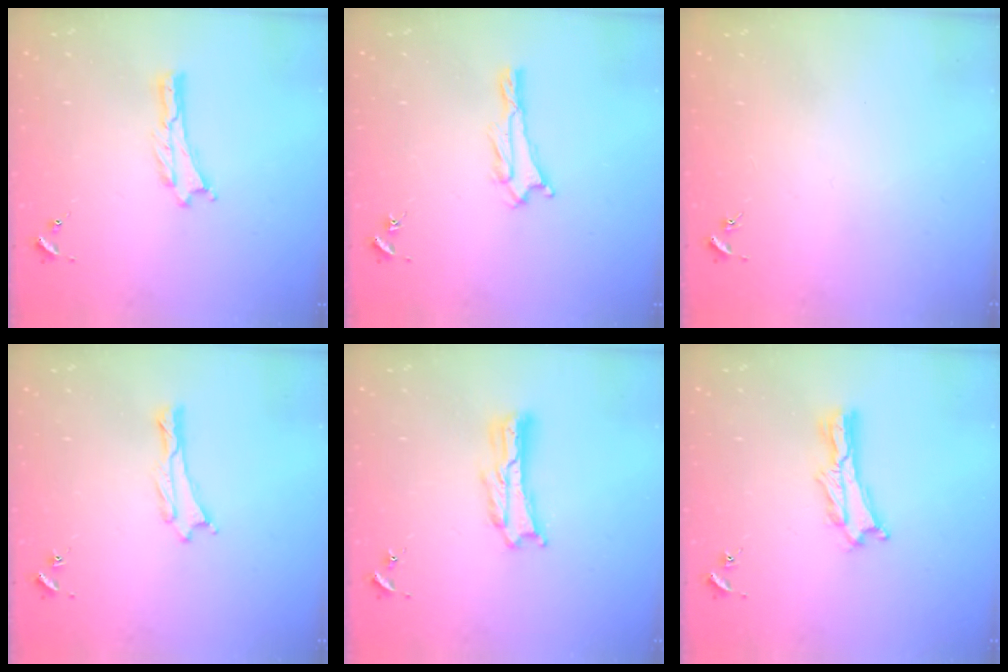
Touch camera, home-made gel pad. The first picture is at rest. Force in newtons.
{"total": 0.7, "press": 0.7, "slide": 0.1}
{"total": 0.0}
{"total": 0.0}
{"total": 2.4, "press": 2.4, "slide": 0.3}
{"total": 2.1, "press": 2.1, "slide": 0.3}